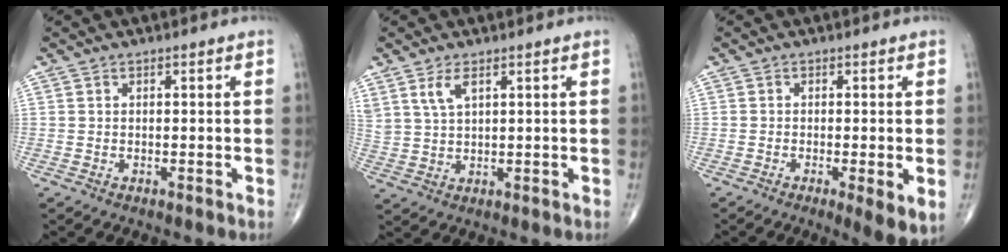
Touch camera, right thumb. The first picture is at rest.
{"total": 4.5, "force": [2.5, 2.0, 3.2], "torque": [-0.067, -0.008, 0.056]}
{"total": 5.5, "force": [-1.6, 1.2, 5.2], "torque": [-0.085, -0.017, -0.027]}